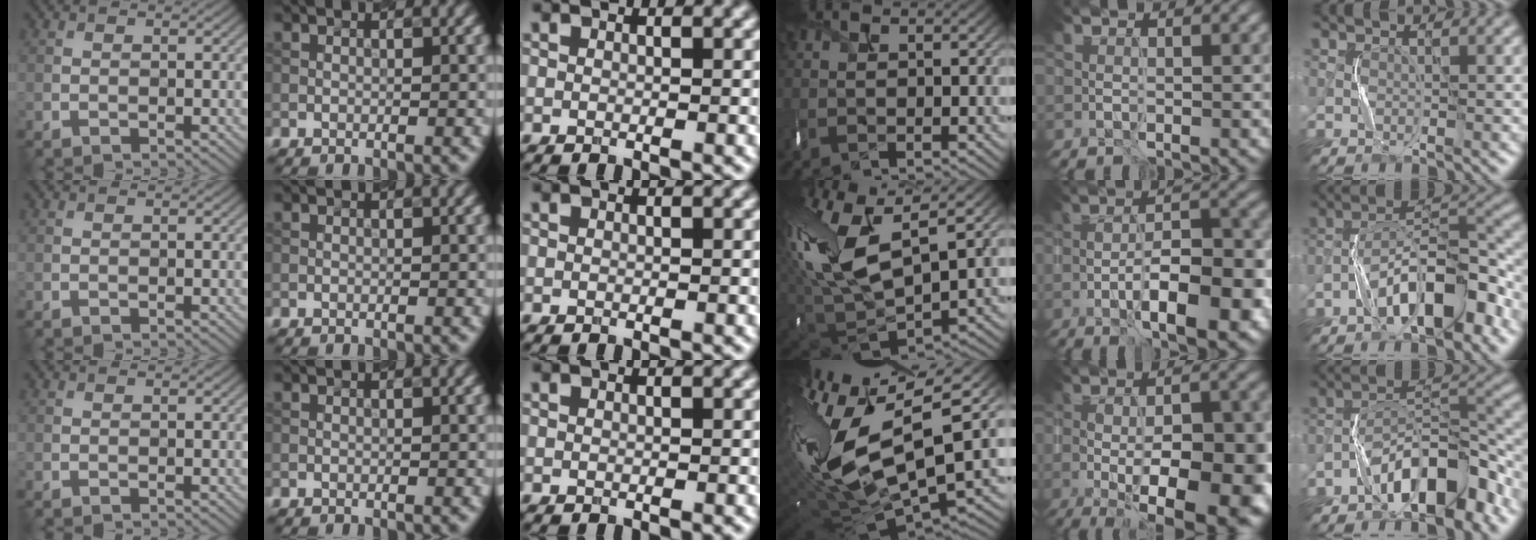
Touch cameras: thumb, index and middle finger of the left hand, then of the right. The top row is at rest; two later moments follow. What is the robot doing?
{"motion": "shake", "object": "box of matches"}